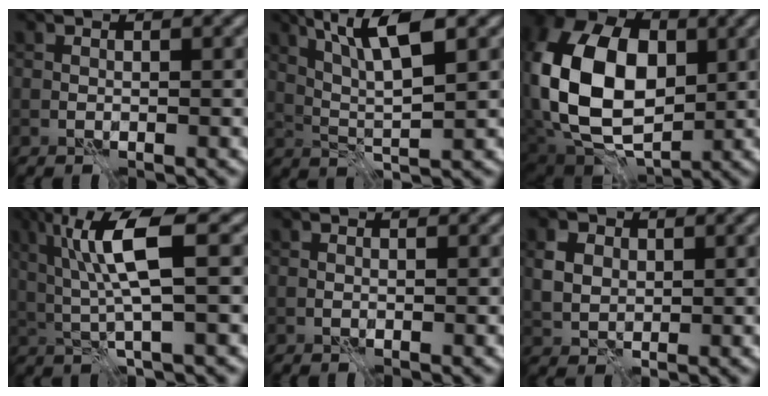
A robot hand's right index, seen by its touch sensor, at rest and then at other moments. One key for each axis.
{"total": 6.4, "fx": 2.8, "fy": 1.4, "fz": 5.6, "tx": -0.110, "ty": 0.006, "tz": 0.054}
{"total": 15.0, "fx": 0.8, "fy": 10.4, "fz": 10.8, "tx": -0.226, "ty": 0.012, "tz": -0.001}
{"total": 6.9, "fx": 1.6, "fy": 1.2, "fz": 6.6, "tx": -0.136, "ty": 0.004, "tz": 0.032}
{"total": 0.0}
{"total": 3.6, "fx": 1.1, "fy": 2.9, "fz": 1.9, "tx": -0.048, "ty": 0.006, "tz": 0.023}